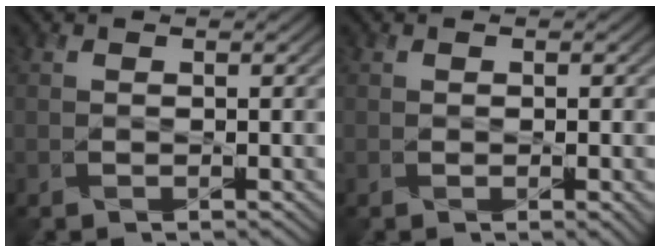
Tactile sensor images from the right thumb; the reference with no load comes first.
{"total": 1.2, "force": [-0.1, 0.2, 1.2], "torque": [-0.018, -0.004, -0.001]}